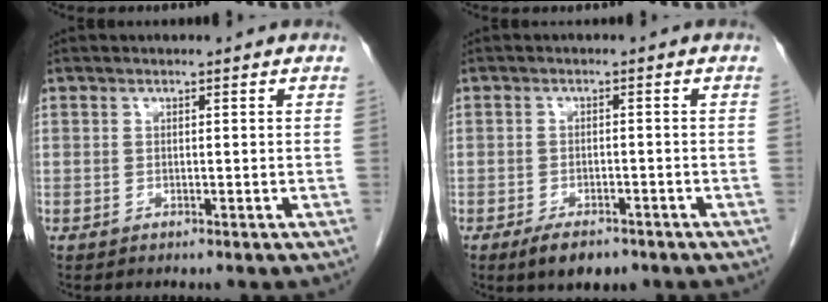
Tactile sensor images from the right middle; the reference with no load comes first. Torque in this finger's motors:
{"motor_torque": [0.80, -0.52, 0.18, 0.06]}